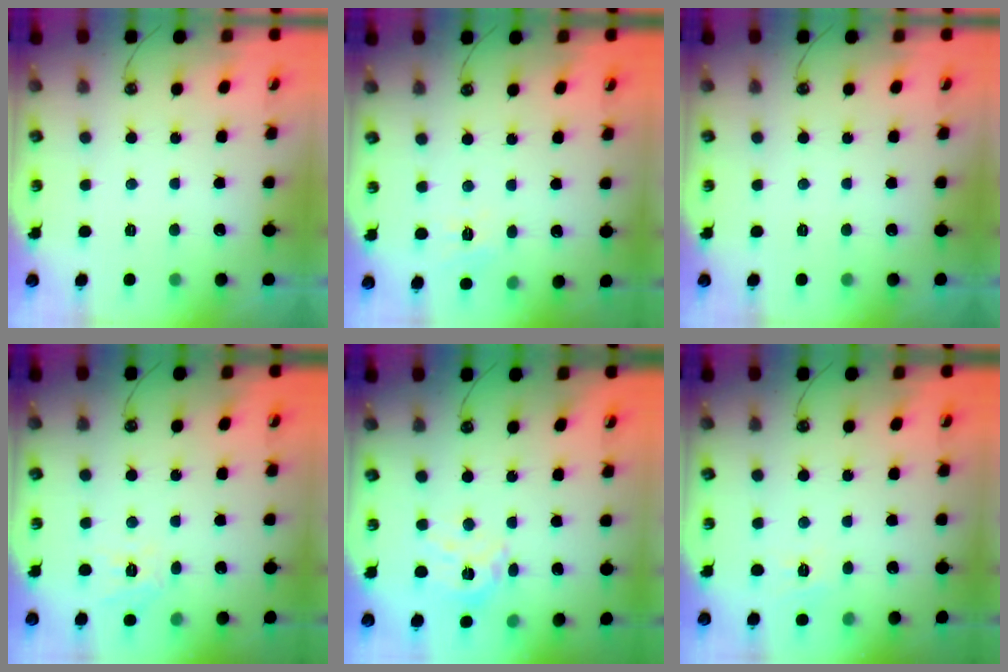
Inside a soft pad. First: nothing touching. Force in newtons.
{"total": 4.9, "press": 4.9, "slide": 0.7}
{"total": 0.0}
{"total": 9.5, "press": 9.4, "slide": 0.9}
{"total": 12.8, "press": 12.8, "slide": 1.1}
{"total": 3.0, "press": 3.0, "slide": 0.1}